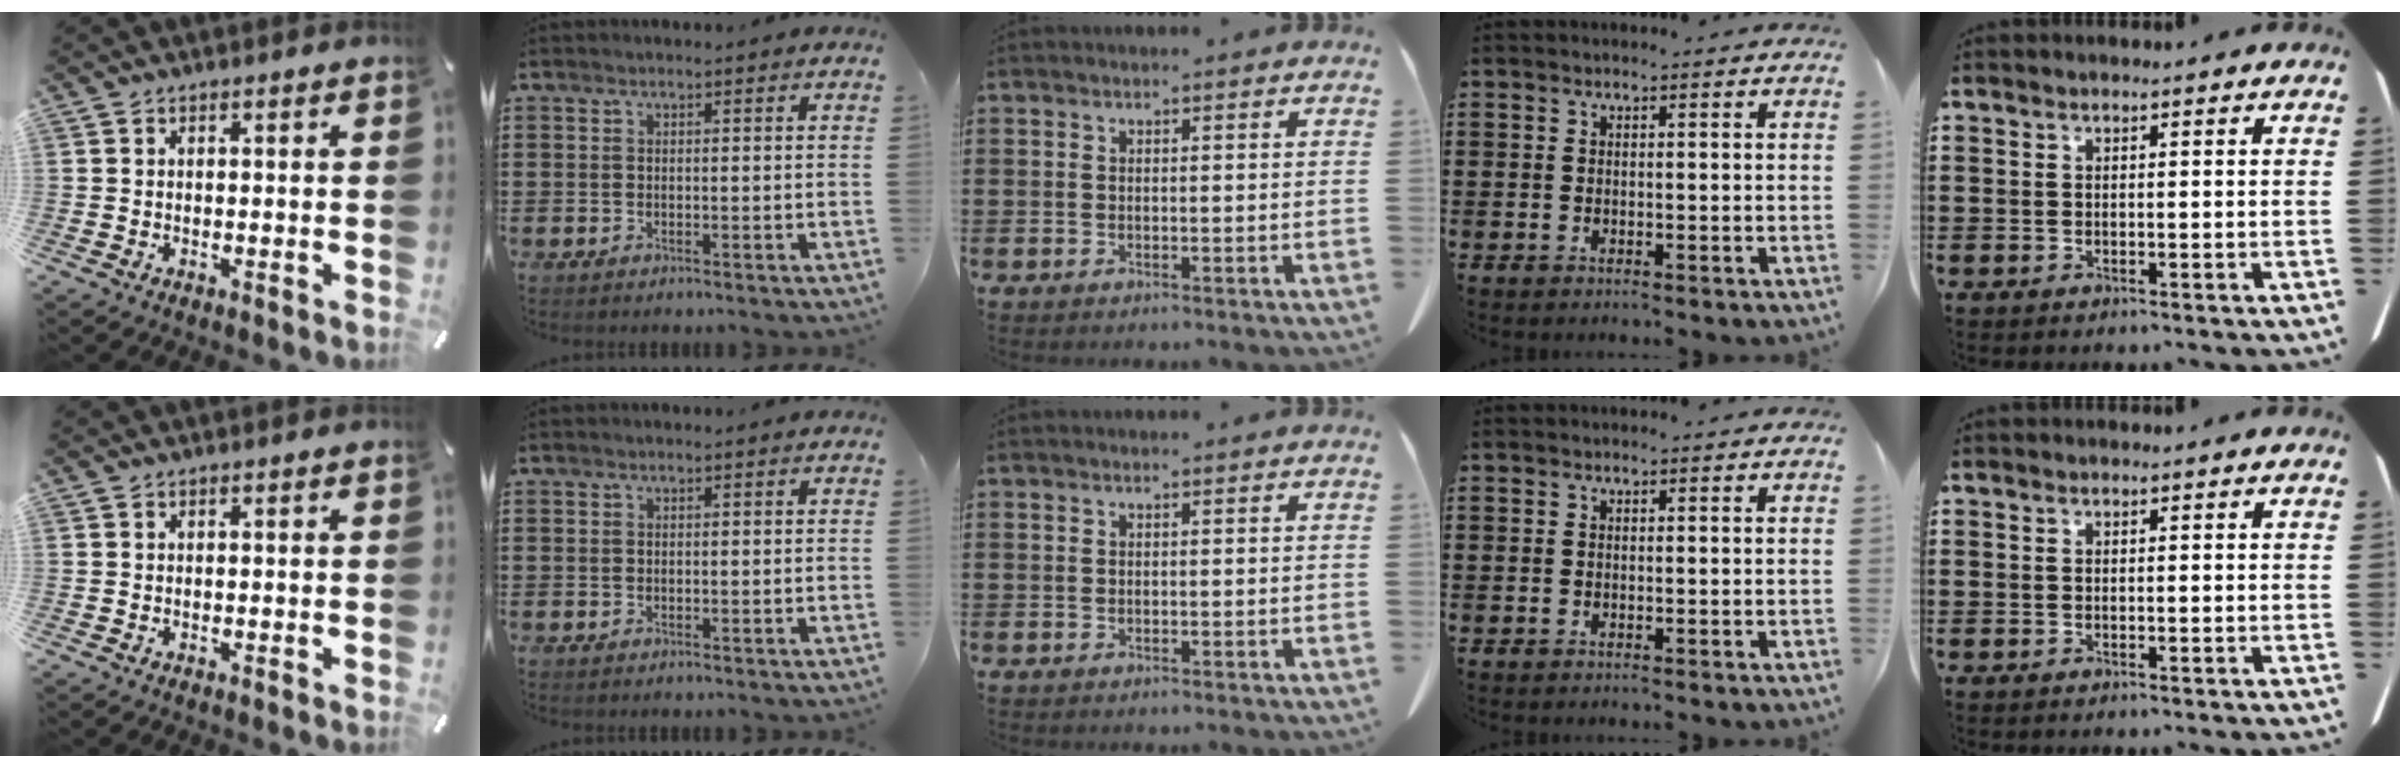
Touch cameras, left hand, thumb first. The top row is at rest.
{}